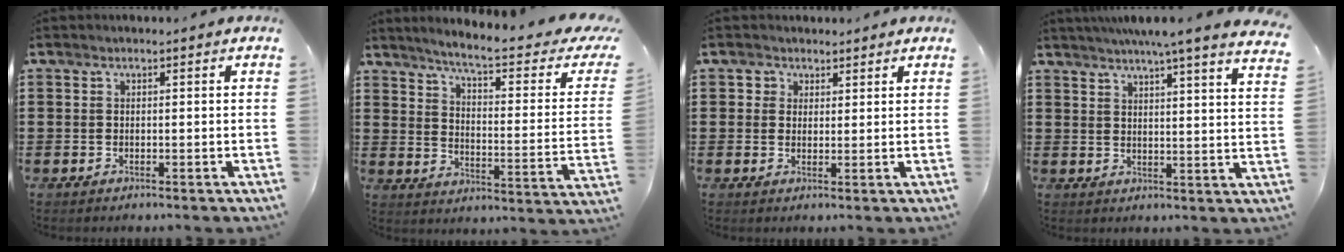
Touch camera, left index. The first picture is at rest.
{"total": 6.3, "force": [4.6, -0.5, 4.3], "torque": [-0.094, -0.039, 0.071]}
{"total": 2.4, "force": [1.6, 1.8, -0.1], "torque": [0.007, 0.001, 0.026]}
{"total": 6.0, "force": [5.1, -1.2, 3.0], "torque": [-0.075, -0.025, 0.087]}